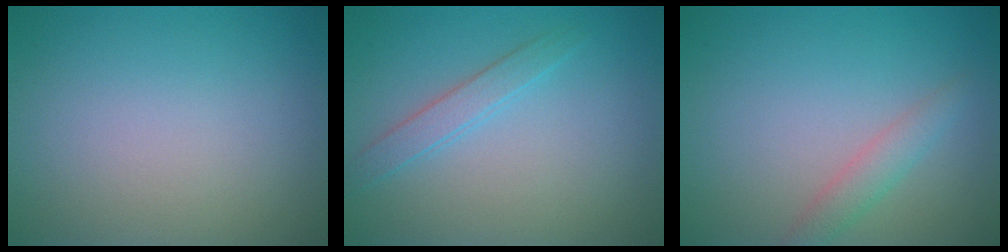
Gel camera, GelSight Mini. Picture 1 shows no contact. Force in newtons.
{"total": 1.8, "press": 1.8, "slide": 0.0}
{"total": 1.9, "press": 1.9, "slide": 0.0}